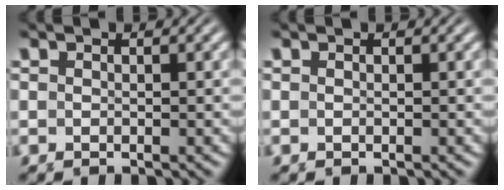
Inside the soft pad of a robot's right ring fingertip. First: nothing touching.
{"total": 0.0}